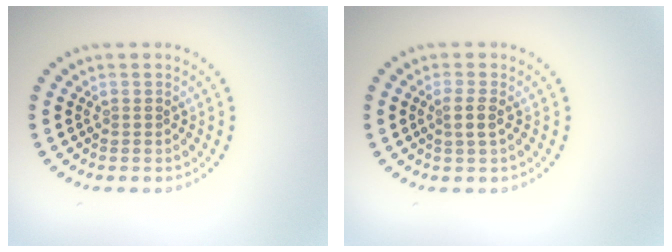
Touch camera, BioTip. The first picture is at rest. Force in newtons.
{"total": 1.4, "press": 1.2, "slide": 0.8}